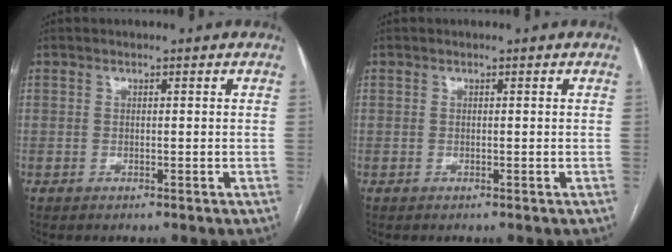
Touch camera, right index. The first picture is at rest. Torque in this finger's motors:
{"motor_torque": [0.00, 0.00, 0.00, 0.00]}